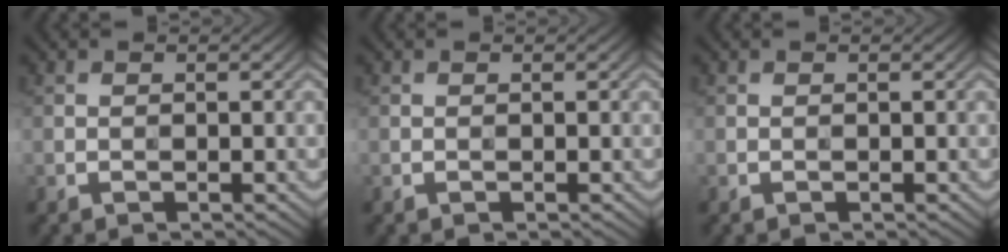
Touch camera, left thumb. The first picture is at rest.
{"total": 0.0}
{"total": 0.0}